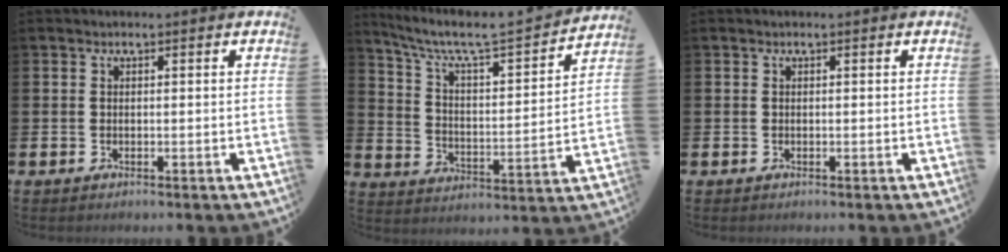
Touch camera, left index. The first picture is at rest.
{"total": 7.2, "force": [6.4, 1.1, 3.2], "torque": [-0.096, -0.045, 0.102]}
{"total": 0.0}